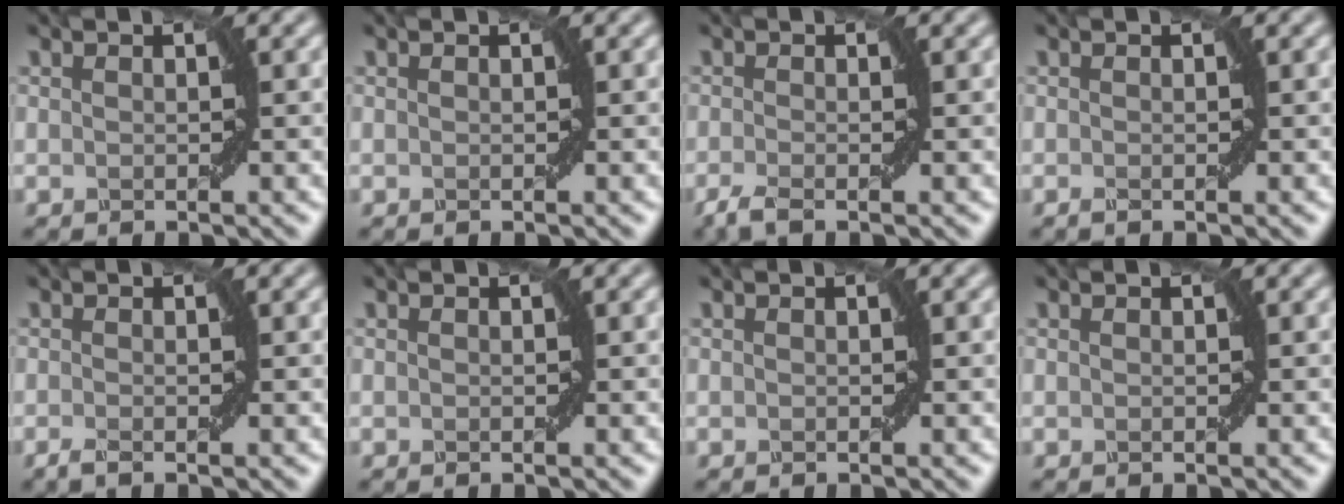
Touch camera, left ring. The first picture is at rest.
{"total": 0.0}
{"total": 1.8, "force": [-1.0, 0.4, 1.5], "torque": [-0.034, -0.003, -0.025]}
{"total": 0.6, "force": [-0.3, 0.0, 0.5], "torque": [-0.007, -0.001, -0.004]}
{"total": 1.2, "force": [-0.6, 0.2, 1.0], "torque": [-0.019, 0.000, -0.012]}
{"total": 0.0}
{"total": 0.0}
{"total": 0.0}